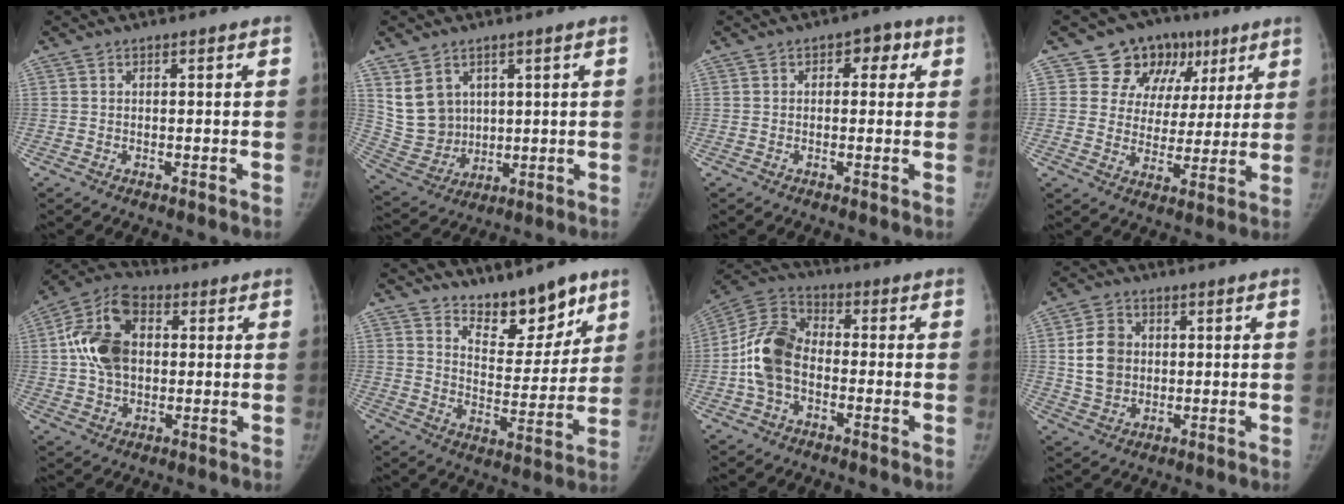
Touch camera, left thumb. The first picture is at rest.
{"total": 9.5, "force": [3.7, 7.8, 3.9], "torque": [-0.048, -0.021, 0.092]}
{"total": 3.7, "force": [1.0, 2.5, 2.5], "torque": [0.001, 0.004, 0.004]}
{"total": 13.8, "force": [6.9, 11.0, 4.8], "torque": [-0.011, -0.007, 0.101]}
{"total": 14.2, "force": [2.2, 9.8, 10.0], "torque": [-0.167, 0.014, 0.030]}
{"total": 11.5, "force": [8.9, 4.9, 5.4], "torque": [-0.037, -0.073, 0.147]}
{"total": 11.6, "force": [-2.0, 7.8, 8.4], "torque": [-0.162, 0.032, -0.052]}
{"total": 8.4, "force": [1.1, 6.9, 4.6], "torque": [-0.065, -0.001, 0.023]}